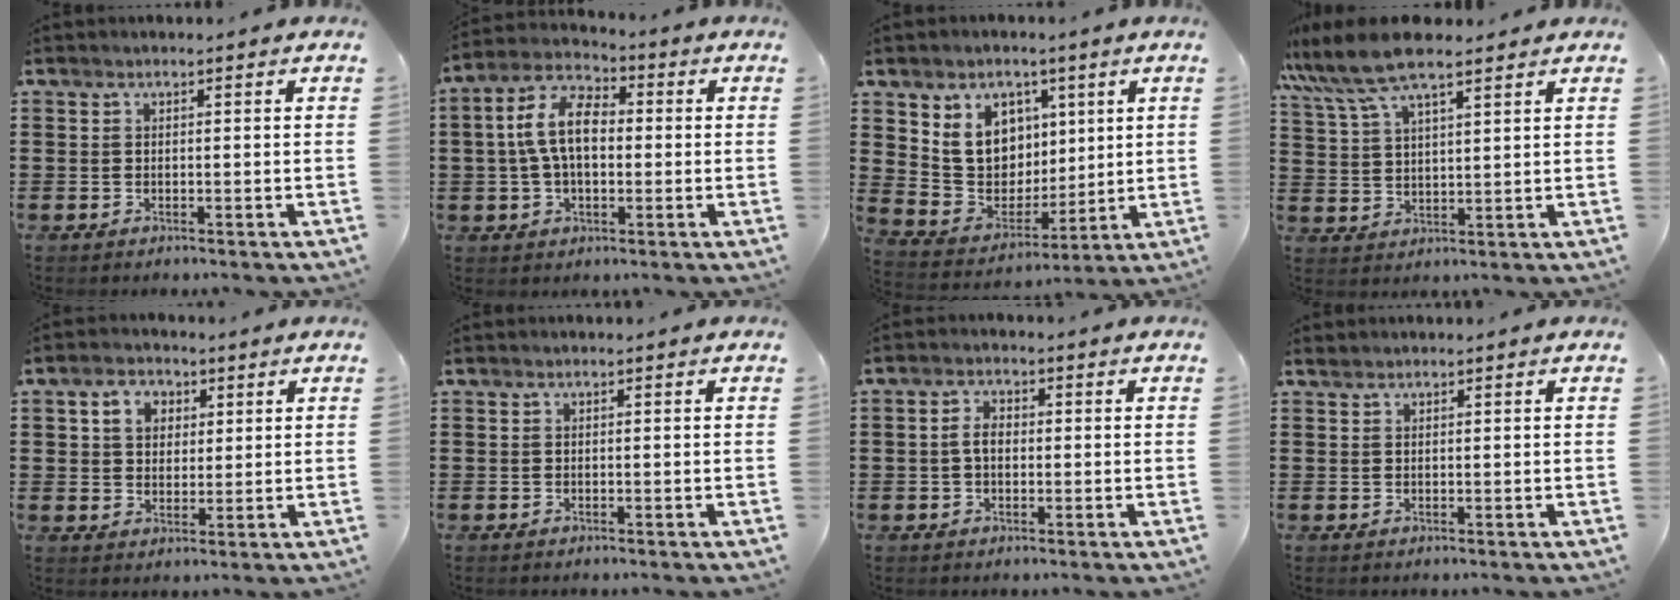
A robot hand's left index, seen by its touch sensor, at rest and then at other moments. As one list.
[{"total": 9.3, "force": [0.6, 5.3, 7.6], "torque": [-0.182, 0.008, 0.002]}, {"total": 9.3, "force": [3.8, 7.8, 3.4], "torque": [-0.097, -0.008, 0.076]}, {"total": 8.5, "force": [6.6, 2.2, 4.7], "torque": [-0.113, -0.007, 0.122]}, {"total": 4.7, "force": [1.9, 3.9, 1.9], "torque": [-0.040, 0.008, 0.028]}, {"total": 0.0}, {"total": 3.1, "force": [0.0, 1.9, 2.5], "torque": [-0.058, 0.004, -0.004]}, {"total": 0.6, "force": [0.5, 0.2, 0.1], "torque": [-0.005, 0.000, 0.011]}]